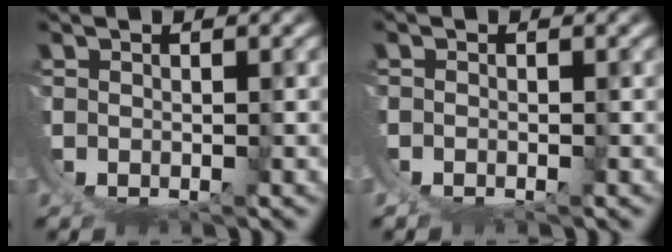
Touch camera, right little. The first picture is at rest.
{"total": 0.9, "force": [-0.1, 0.7, 0.4], "torque": [-0.013, 0.001, -0.004]}